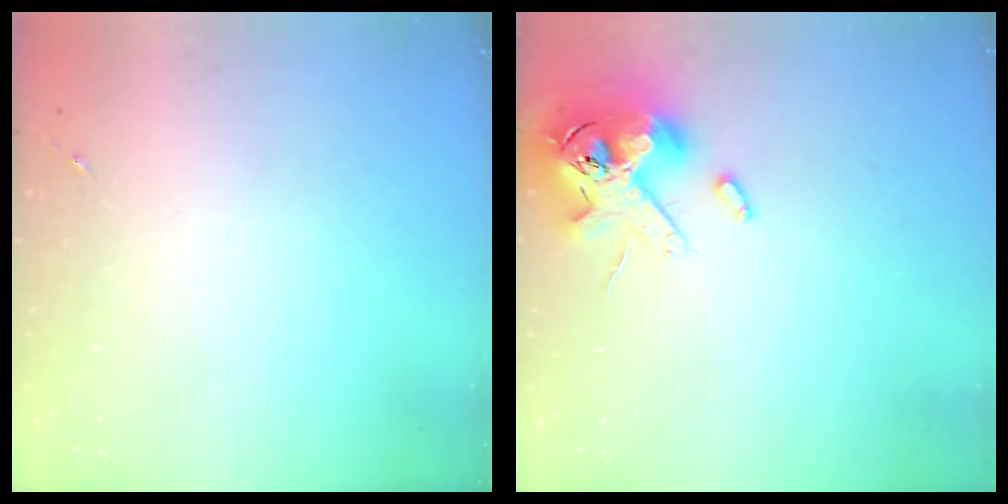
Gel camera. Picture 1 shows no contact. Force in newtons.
{"total": 13.9, "press": 13.7, "slide": 2.4}